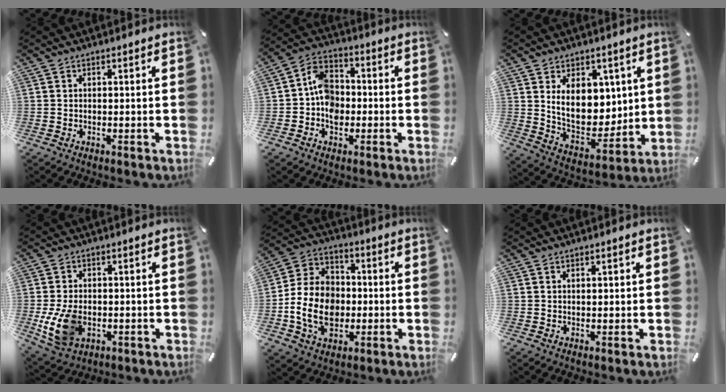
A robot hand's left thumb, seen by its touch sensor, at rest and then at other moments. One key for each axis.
{"total": 8.5, "fx": -1.5, "fy": 7.0, "fz": 4.6, "tx": -0.107, "ty": 0.024, "tz": -0.025}
{"total": 13.2, "fx": 4.5, "fy": 9.6, "fz": 7.9, "tx": -0.121, "ty": -0.035, "tz": 0.087}
{"total": 9.8, "fx": -1.9, "fy": 6.9, "fz": 6.7, "tx": -0.151, "ty": -0.003, "tz": -0.033}
{"total": 14.2, "fx": -2.9, "fy": 11.1, "fz": 8.4, "tx": -0.193, "ty": 0.016, "tz": -0.051}
{"total": 0.9, "fx": 0.4, "fy": 0.4, "fz": 0.8, "tx": -0.016, "ty": 0.002, "tz": 0.006}